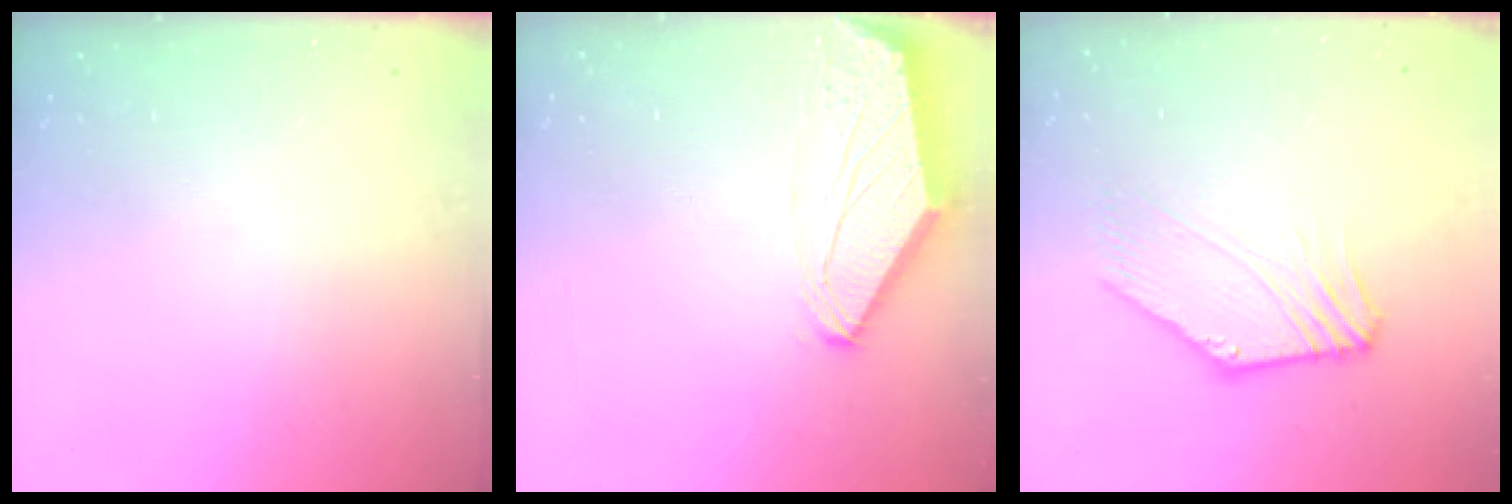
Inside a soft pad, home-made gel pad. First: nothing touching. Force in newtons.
{"total": 0.0}
{"total": 1.7, "press": 1.7, "slide": 0.5}